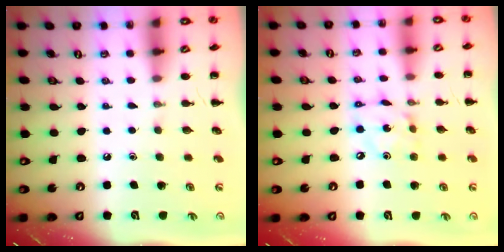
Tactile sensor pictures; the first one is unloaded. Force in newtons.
{"total": 4.5, "press": 4.5, "slide": 0.6}